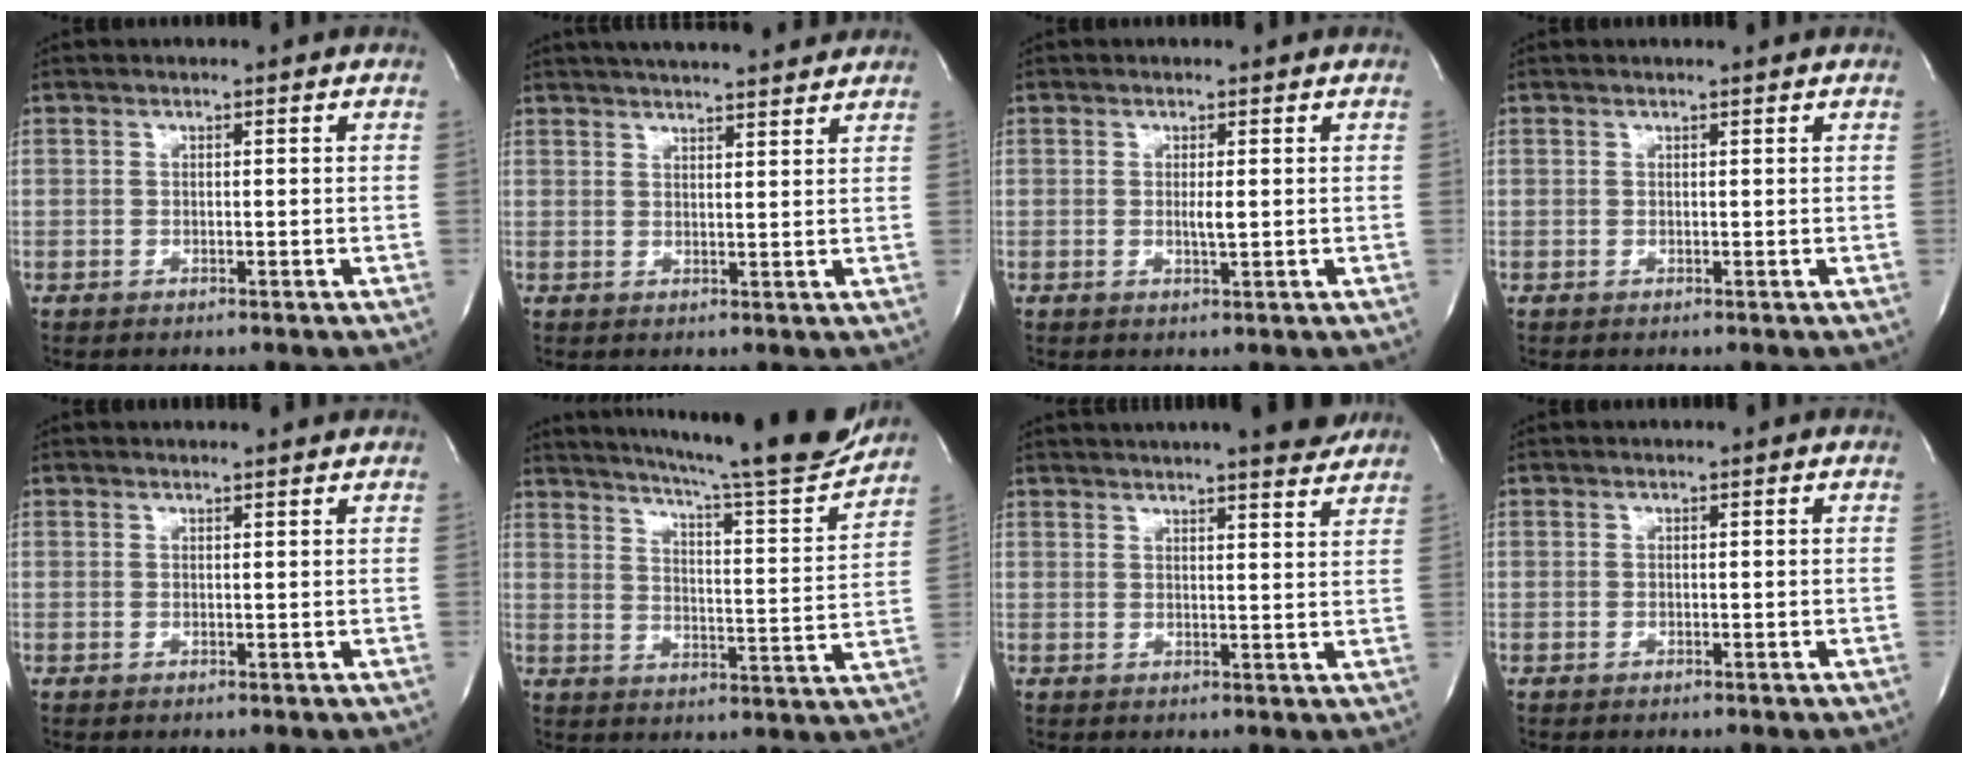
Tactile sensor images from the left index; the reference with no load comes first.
{"total": 13.2, "force": [12.0, 1.6, 5.5], "torque": [-0.090, 0.024, 0.160]}
{"total": 1.3, "force": [-0.2, 0.1, 1.3], "torque": [-0.028, -0.006, -0.004]}
{"total": 0.5, "force": [0.5, -0.1, -0.1], "torque": [-0.008, -0.007, 0.004]}
{"total": 2.4, "force": [2.4, 0.1, 0.3], "torque": [-0.009, 0.002, 0.023]}
{"total": 20.8, "force": [18.7, 0.6, 9.1], "torque": [-0.146, -0.054, 0.242]}
{"total": 12.6, "force": [11.3, 0.9, 5.6], "torque": [-0.085, 0.003, 0.139]}
{"total": 0.0}